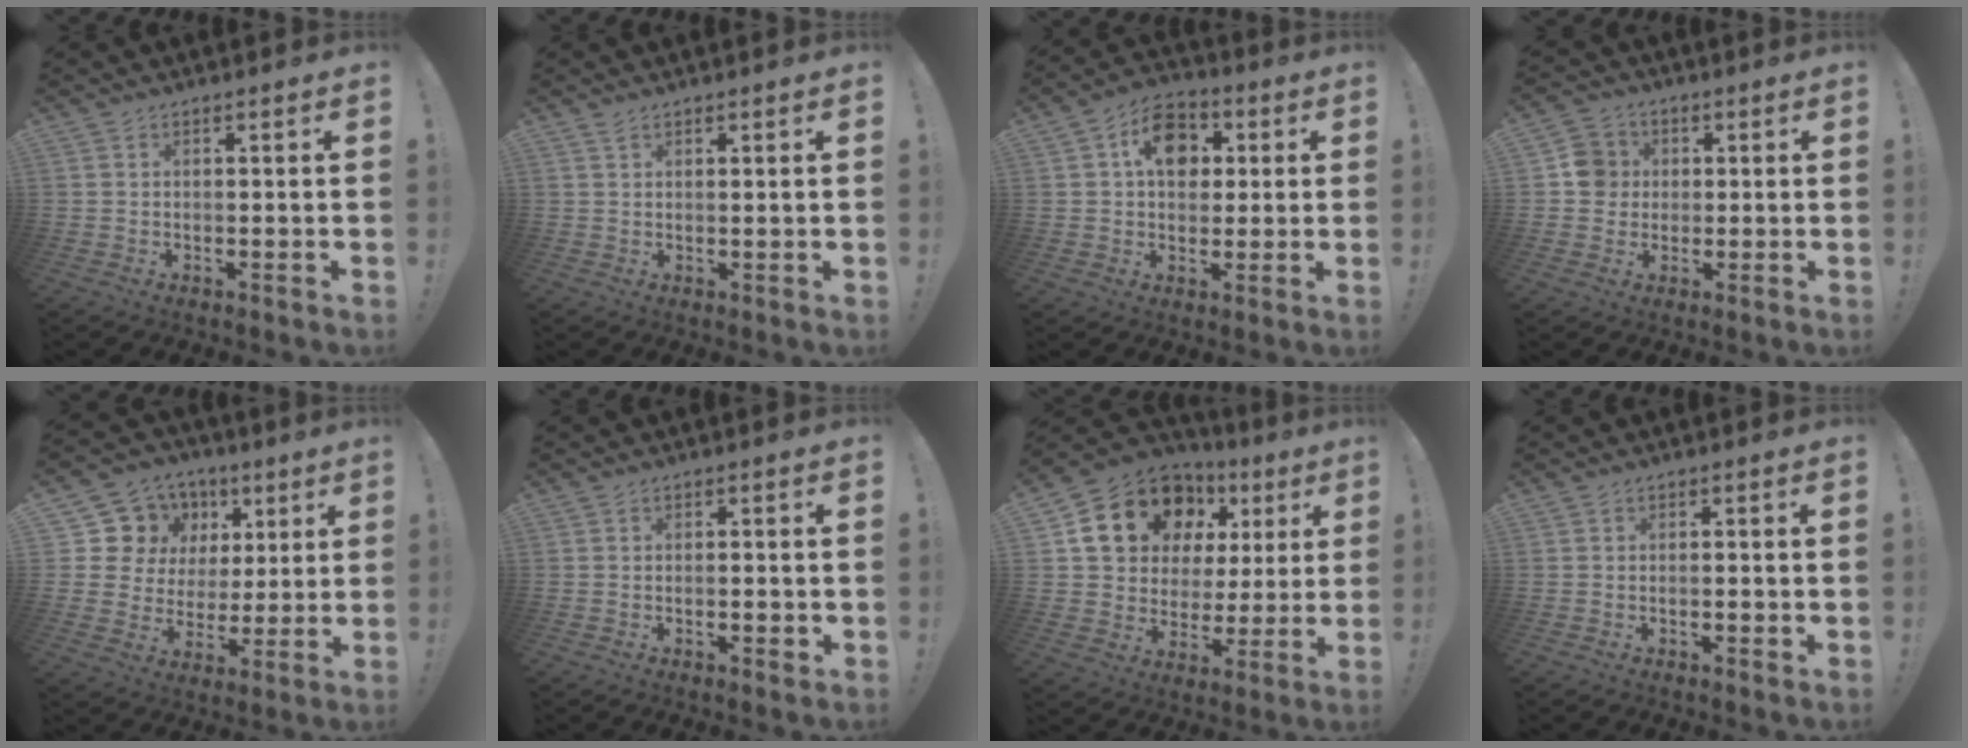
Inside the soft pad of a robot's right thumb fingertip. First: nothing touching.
{"total": 1.2, "force": [0.9, 0.0, 0.7], "torque": [-0.013, -0.001, 0.016]}
{"total": 11.8, "force": [2.9, 9.0, 7.1], "torque": [-0.098, 0.004, 0.054]}
{"total": 8.1, "force": [1.0, 7.7, 2.4], "torque": [-0.030, 0.006, 0.022]}
{"total": 12.4, "force": [4.9, 10.9, 3.3], "torque": [-0.055, -0.026, 0.112]}
{"total": 2.4, "force": [-1.2, 0.7, 1.9], "torque": [-0.027, 0.005, -0.020]}
{"total": 18.1, "force": [9.3, 12.8, 8.8], "torque": [-0.146, -0.044, 0.193]}
{"total": 1.7, "force": [-0.9, 0.3, 1.4], "torque": [-0.021, 0.002, -0.016]}